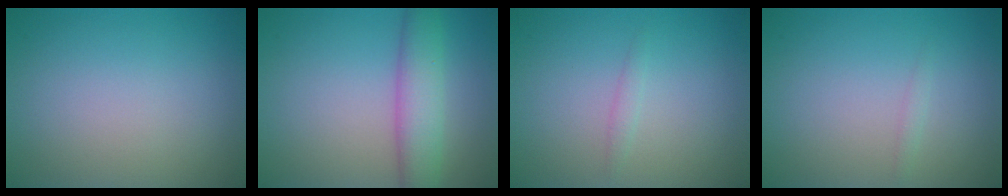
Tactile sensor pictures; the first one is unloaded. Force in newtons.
{"total": 4.6, "press": 4.6, "slide": 0.1}
{"total": 0.7, "press": 0.7, "slide": 0.0}
{"total": 0.6, "press": 0.6, "slide": 0.0}